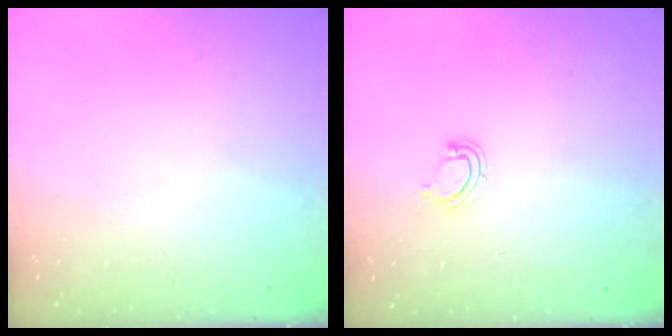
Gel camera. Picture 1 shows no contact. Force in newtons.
{"total": 2.2, "press": 2.2, "slide": 0.1}